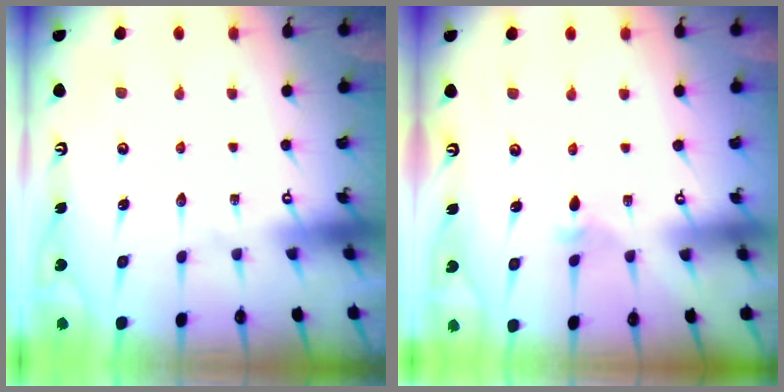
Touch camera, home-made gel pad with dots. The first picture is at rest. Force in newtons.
{"total": 2.0, "press": 2.0, "slide": 0.5}